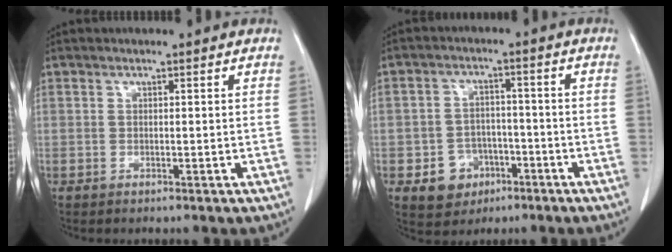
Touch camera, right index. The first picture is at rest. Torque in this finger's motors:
{"motor_torque": [-0.11, -0.06, -0.36, -0.17]}